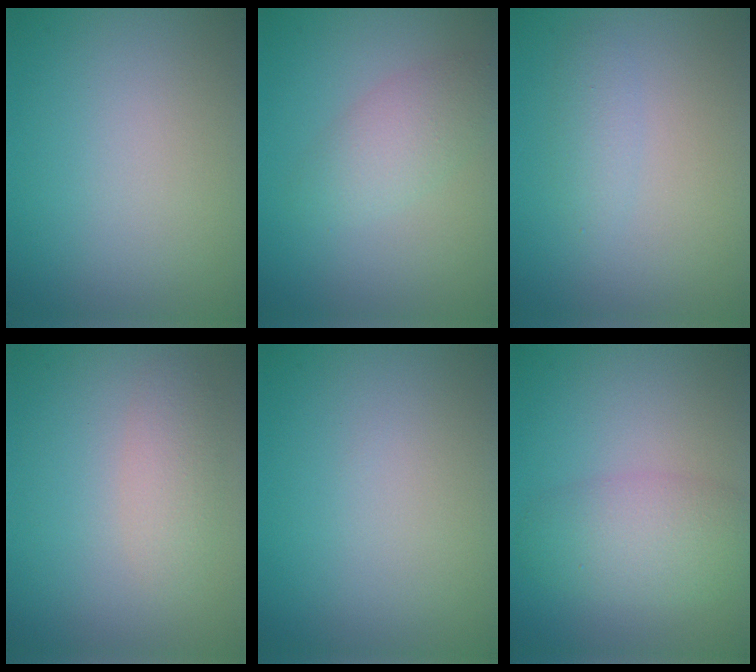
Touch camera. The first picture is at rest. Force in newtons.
{"total": 3.0, "press": 3.0, "slide": 0.0}
{"total": 1.4, "press": 1.4, "slide": 0.1}
{"total": 2.1, "press": 2.1, "slide": 0.1}
{"total": 0.0}
{"total": 4.3, "press": 4.3, "slide": 0.2}